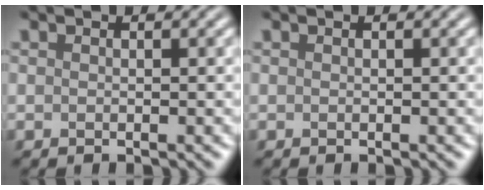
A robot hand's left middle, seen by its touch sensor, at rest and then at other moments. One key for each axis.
{"total": 0.0}